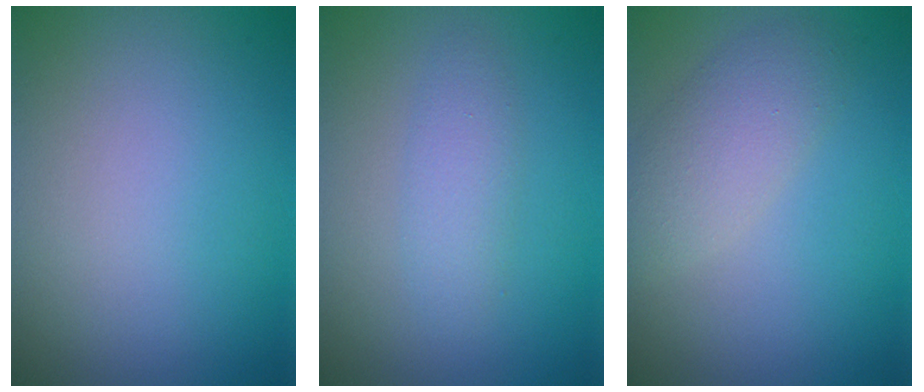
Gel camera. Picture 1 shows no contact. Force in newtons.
{"total": 1.9, "press": 1.9, "slide": 0.1}
{"total": 3.4, "press": 3.4, "slide": 0.1}